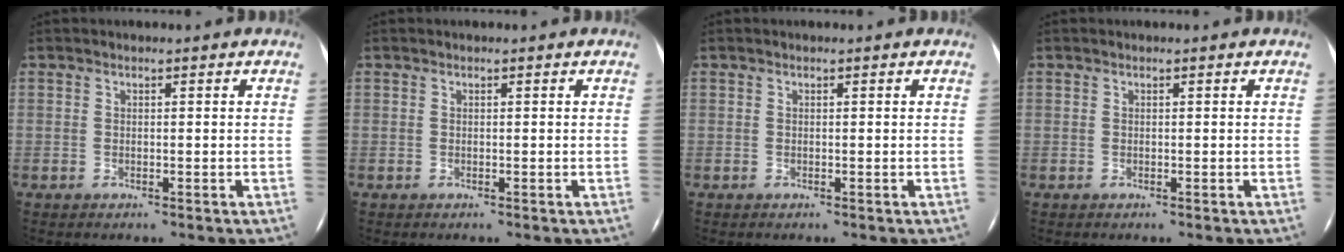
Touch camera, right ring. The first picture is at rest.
{"total": 0.0}
{"total": 0.0}
{"total": 0.0}